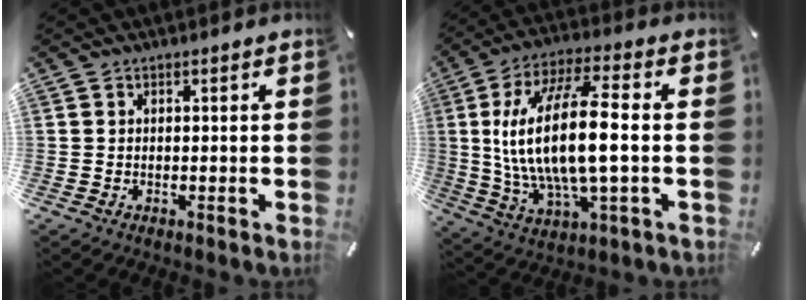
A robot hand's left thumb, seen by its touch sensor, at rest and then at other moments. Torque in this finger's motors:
{"motor_torque": [0.81, 0.74, 2.34, -0.43, 0.35]}